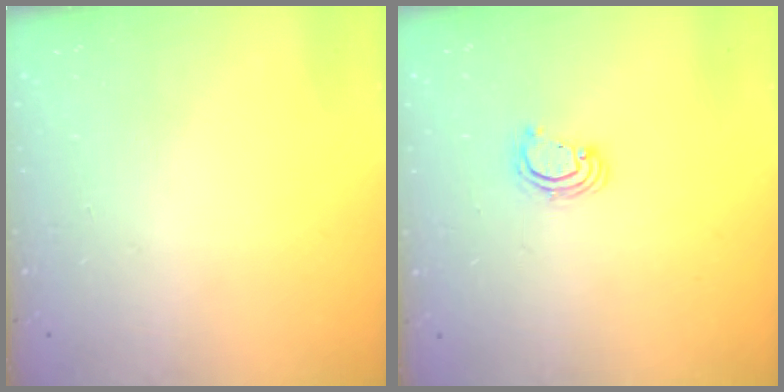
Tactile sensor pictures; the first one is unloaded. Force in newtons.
{"total": 2.6, "press": 2.6, "slide": 0.1}